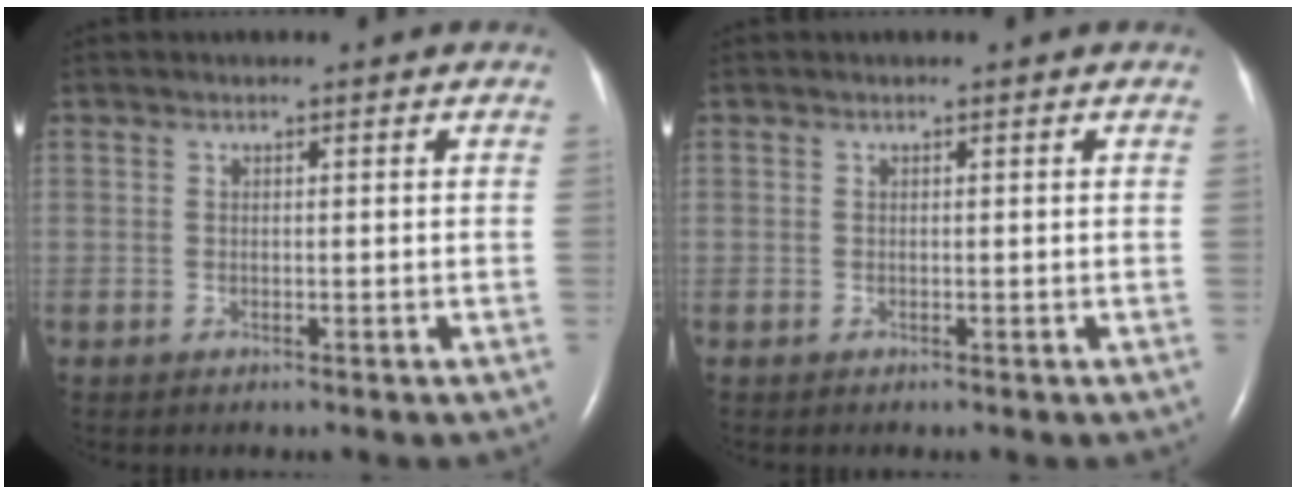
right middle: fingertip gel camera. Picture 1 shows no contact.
{"total": 0.0}